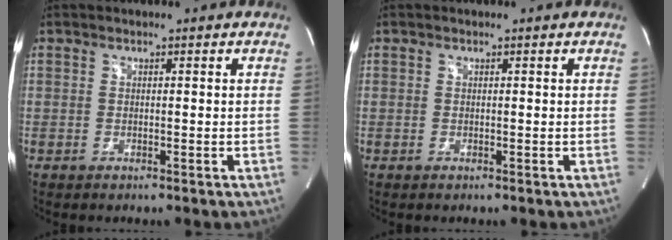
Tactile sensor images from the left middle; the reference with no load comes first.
{"total": 0.0}